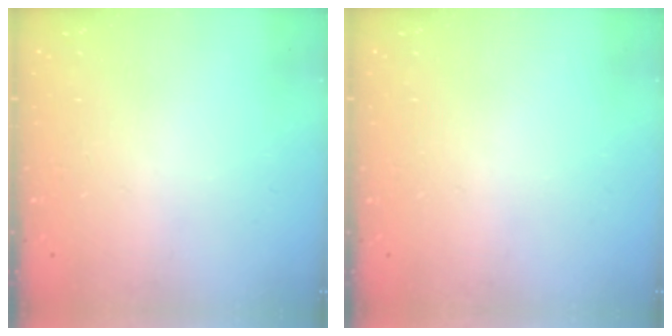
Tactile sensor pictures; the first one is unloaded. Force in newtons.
{"total": 0.0}